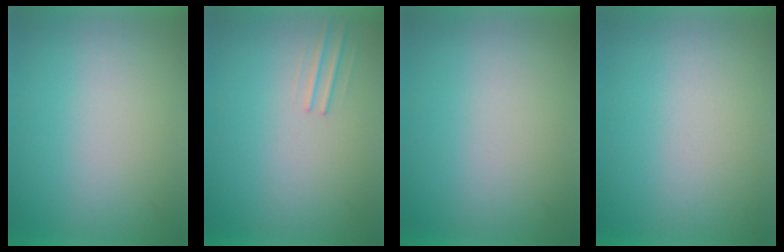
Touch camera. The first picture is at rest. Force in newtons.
{"total": 1.1}
{"total": 1.2}
{"total": 0.0}